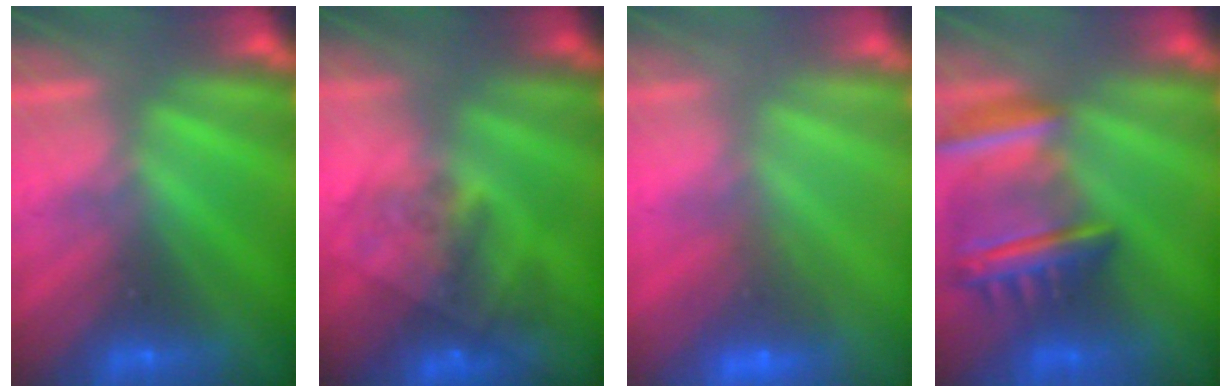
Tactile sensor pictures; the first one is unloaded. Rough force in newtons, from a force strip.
{"total": 7.2}
{"total": 5.6}
{"total": 7.6}